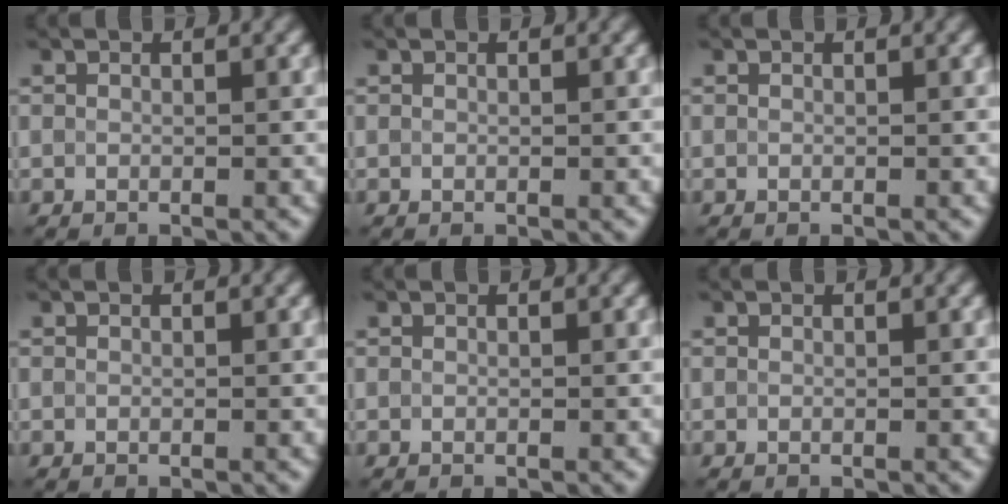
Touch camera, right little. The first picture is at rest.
{"total": 0.0}
{"total": 0.0}
{"total": 0.0}
{"total": 0.0}
{"total": 0.0}